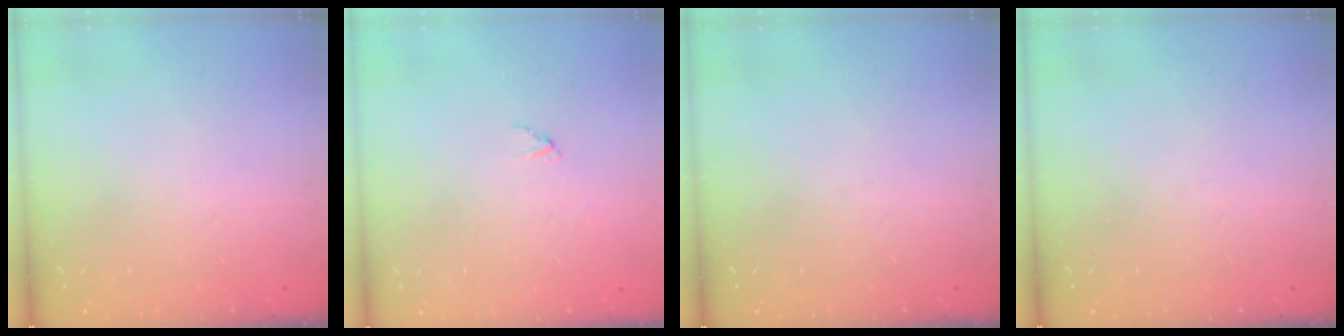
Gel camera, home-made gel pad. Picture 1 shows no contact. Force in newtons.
{"total": 2.7, "press": 2.7, "slide": 0.1}
{"total": 0.0}
{"total": 0.0}